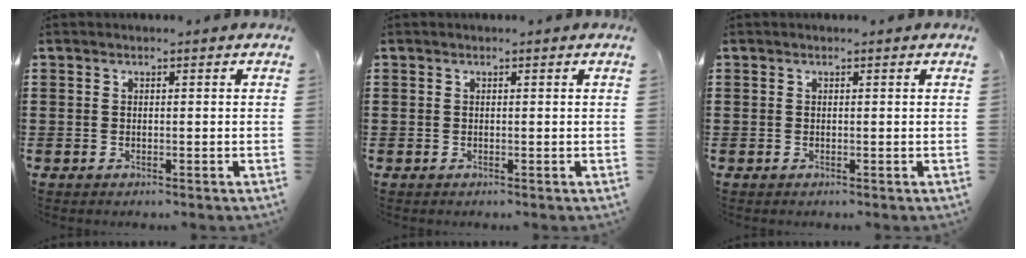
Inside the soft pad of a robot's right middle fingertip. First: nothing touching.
{"total": 0.0}
{"total": 0.0}